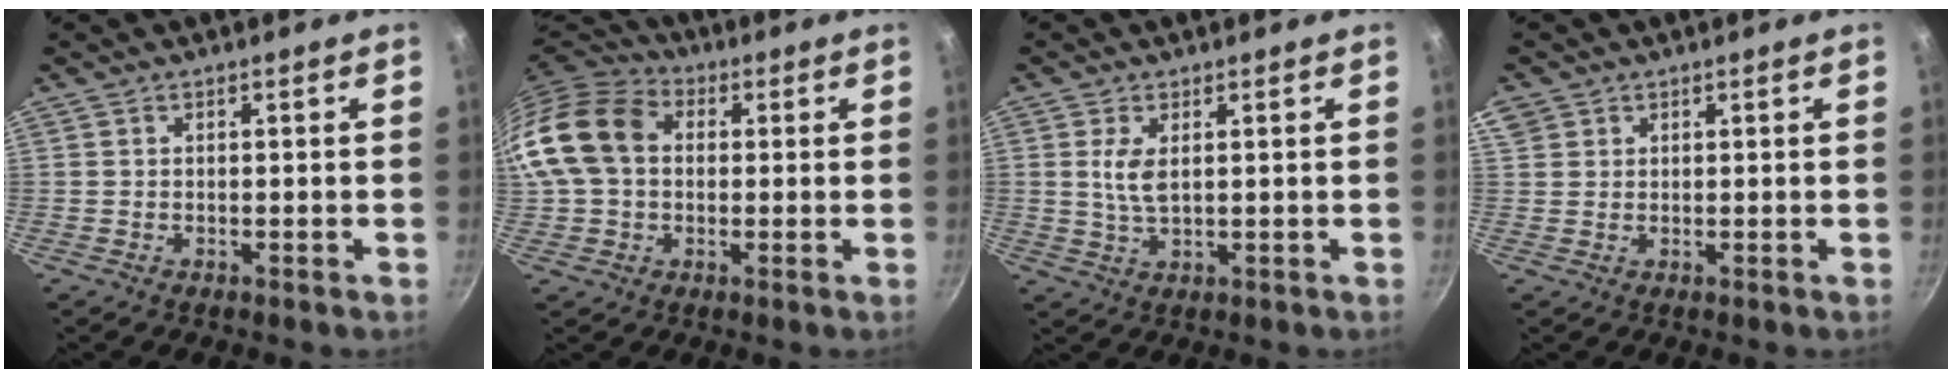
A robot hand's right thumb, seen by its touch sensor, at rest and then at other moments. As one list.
[{"total": 14.9, "force": [1.4, 11.3, 9.6], "torque": [-0.167, 0.033, 0.010]}, {"total": 4.2, "force": [1.0, 1.9, 3.6], "torque": [-0.072, -0.009, 0.021]}, {"total": 4.3, "force": [2.0, 3.5, 1.6], "torque": [-0.022, 0.007, 0.040]}]